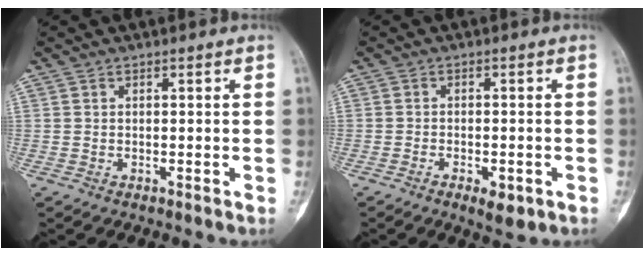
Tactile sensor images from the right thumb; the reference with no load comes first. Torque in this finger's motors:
{"motor_torque": [-0.04, 0.12, -0.25, 0.05, -0.02]}